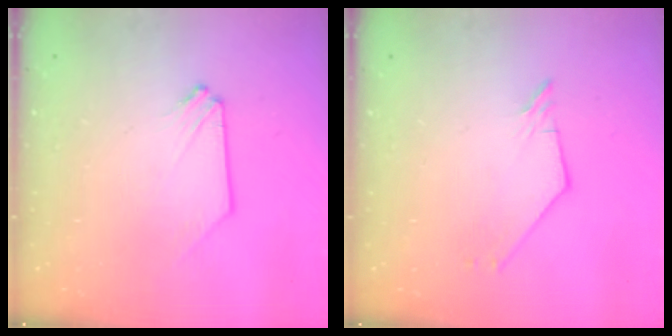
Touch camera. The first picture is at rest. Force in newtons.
{"total": 2.1, "press": 2.1, "slide": 0.1}